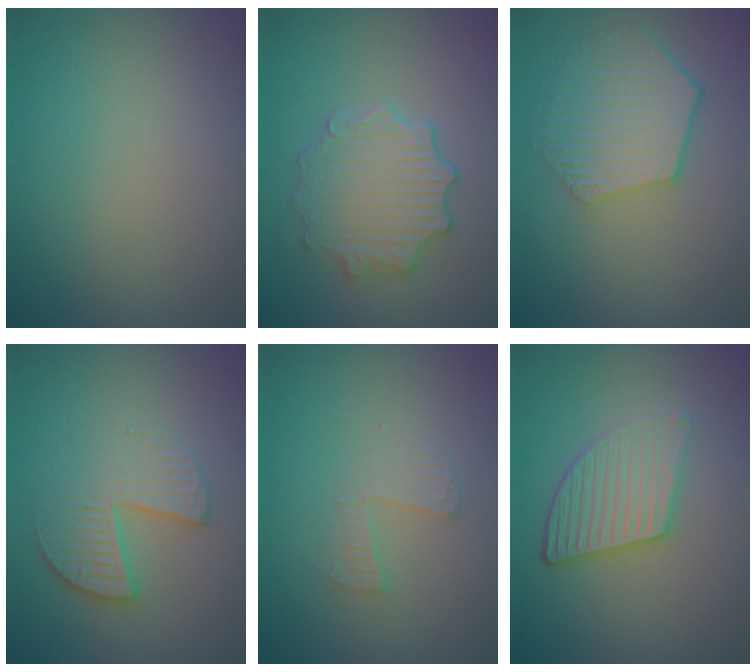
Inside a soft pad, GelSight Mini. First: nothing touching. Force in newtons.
{"total": 5.1, "press": 4.1, "slide": 2.9}
{"total": 5.9, "press": 4.8, "slide": 3.5}
{"total": 3.8, "press": 3.1, "slide": 2.1}
{"total": 1.6, "press": 1.6, "slide": 0.1}
{"total": 4.5, "press": 3.5, "slide": 2.9}